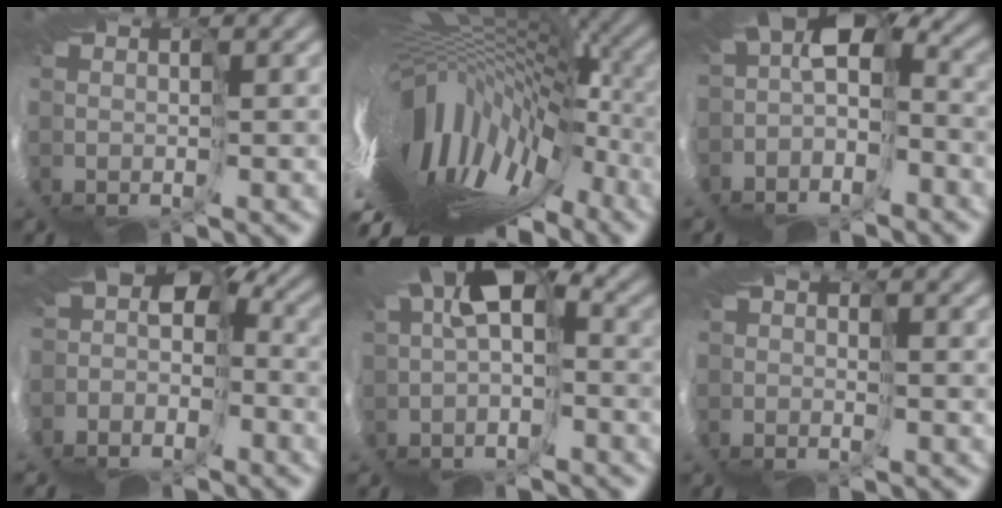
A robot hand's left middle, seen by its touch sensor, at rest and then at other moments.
{"total": 13.8, "force": [-1.8, 5.0, 12.7], "torque": [-0.167, -0.009, -0.031]}
{"total": 4.6, "force": [-2.4, 2.4, 3.2], "torque": [-0.066, -0.022, -0.020]}
{"total": 5.5, "force": [-3.8, 3.4, 2.1], "torque": [-0.047, -0.024, -0.017]}
{"total": 5.5, "force": [-0.4, 2.3, 5.0], "torque": [-0.072, -0.009, -0.001]}
{"total": 0.6, "force": [-0.5, -0.2, 0.2], "torque": [0.007, -0.006, -0.010]}